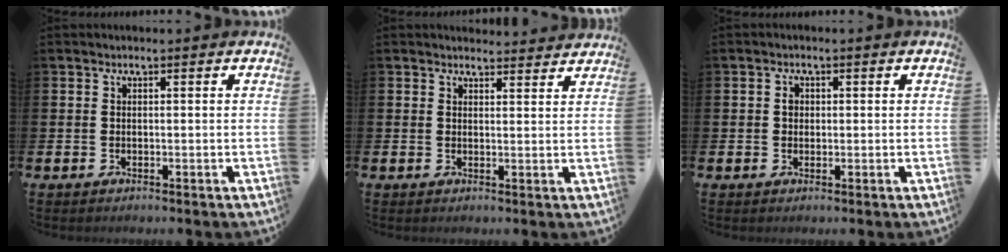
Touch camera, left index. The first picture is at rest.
{"total": 2.6, "force": [2.5, 0.4, -0.1], "torque": [0.007, -0.018, 0.044]}
{"total": 1.4, "force": [0.3, 1.2, 0.7], "torque": [-0.001, 0.004, 0.002]}